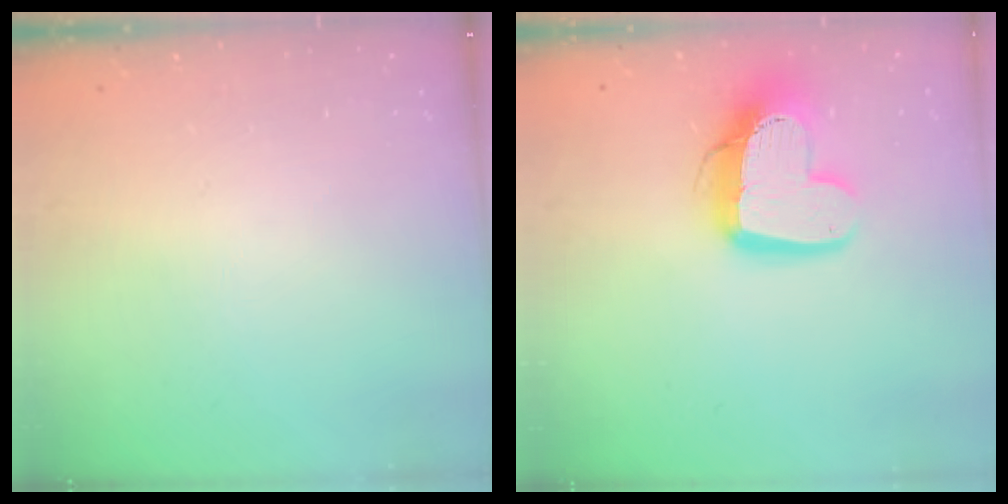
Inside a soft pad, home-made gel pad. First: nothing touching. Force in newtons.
{"total": 14.0, "press": 13.9, "slide": 1.7}